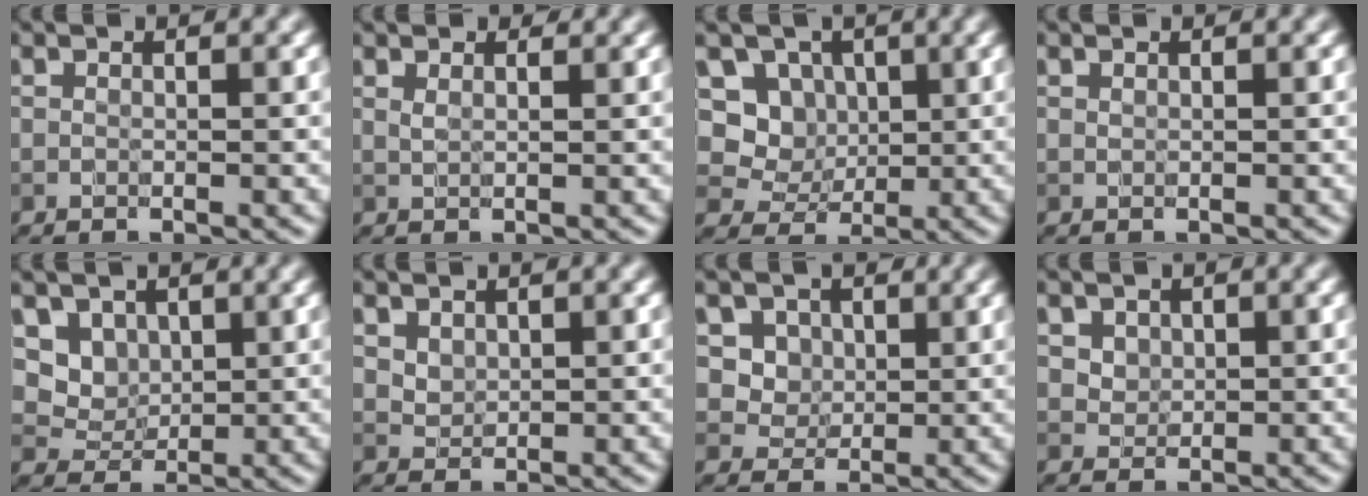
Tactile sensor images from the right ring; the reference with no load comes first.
{"total": 1.5, "force": [1.2, 0.6, 0.7], "torque": [-0.017, -0.001, 0.019]}
{"total": 3.9, "force": [1.3, 3.5, 1.4], "torque": [-0.027, -0.007, 0.017]}
{"total": 0.0}
{"total": 3.2, "force": [1.8, 2.4, 1.0], "torque": [-0.031, -0.021, 0.054]}
{"total": 1.2, "force": [0.9, 0.8, 0.3], "torque": [-0.010, -0.005, 0.027]}
{"total": 4.4, "force": [2.0, 3.5, 1.7], "torque": [-0.046, -0.004, 0.043]}
{"total": 2.5, "force": [1.5, 1.7, 0.9], "torque": [-0.031, 0.003, 0.041]}